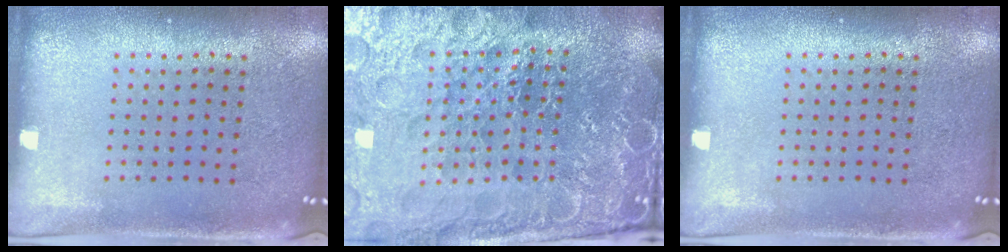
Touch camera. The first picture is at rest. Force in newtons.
{"total": 5.6, "press": 5.2, "slide": 2.1}
{"total": 0.0}